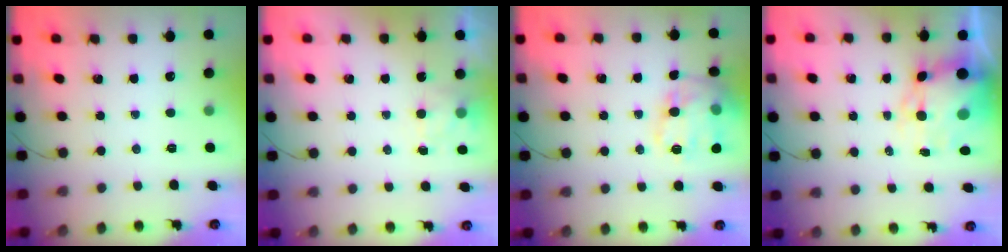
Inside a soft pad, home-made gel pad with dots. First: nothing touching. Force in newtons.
{"total": 3.0, "press": 2.7, "slide": 1.4}
{"total": 17.2, "press": 17.1, "slide": 1.5}
{"total": 9.1, "press": 8.6, "slide": 2.8}